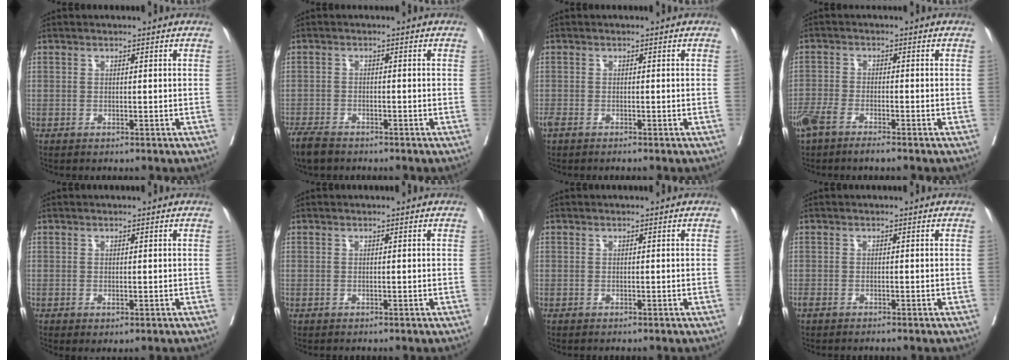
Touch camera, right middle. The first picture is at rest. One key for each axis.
{"total": 4.8, "fx": -4.0, "fy": 1.5, "fz": 2.2, "tx": -0.039, "ty": -0.009, "tz": -0.070}
{"total": 2.0, "fx": -1.6, "fy": 0.6, "fz": 1.1, "tx": -0.026, "ty": -0.007, "tz": -0.029}
{"total": 5.4, "fx": -4.0, "fy": 1.1, "fz": 3.3, "tx": -0.066, "ty": -0.003, "tz": -0.074}
{"total": 1.2, "fx": -0.3, "fy": 0.4, "fz": 1.1, "tx": -0.017, "ty": -0.006, "tz": 0.002}
{"total": 0.0}
{"total": 0.0}
{"total": 1.3, "fx": -1.1, "fy": 0.3, "fz": 0.7, "tx": -0.015, "ty": -0.005, "tz": -0.020}